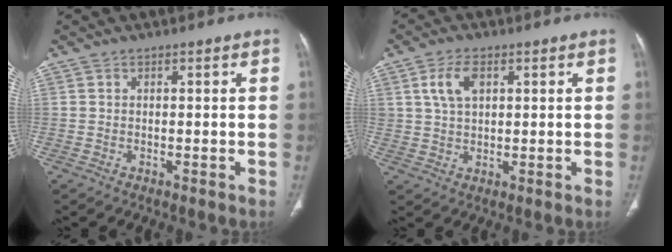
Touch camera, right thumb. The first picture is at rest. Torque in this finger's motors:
{"motor_torque": [0.08, 0.08, 0.42, 0.70, 0.04]}